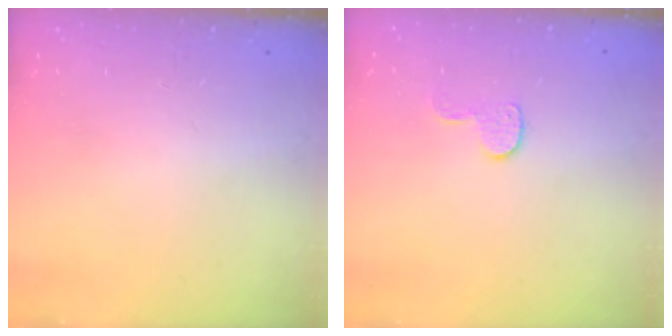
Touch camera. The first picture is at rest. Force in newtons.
{"total": 6.1, "press": 6.1, "slide": 0.2}